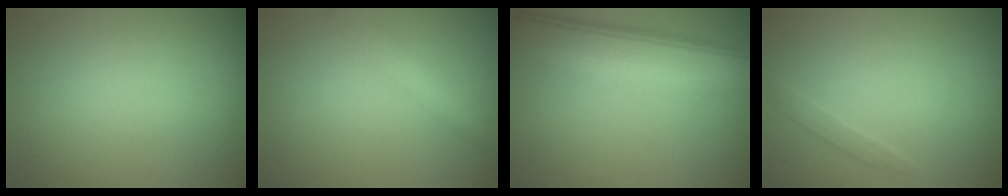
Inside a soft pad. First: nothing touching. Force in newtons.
{"total": 2.0, "press": 2.0, "slide": 0.0}
{"total": 7.7, "press": 7.7, "slide": 0.7}
{"total": 0.8, "press": 0.8, "slide": 0.1}